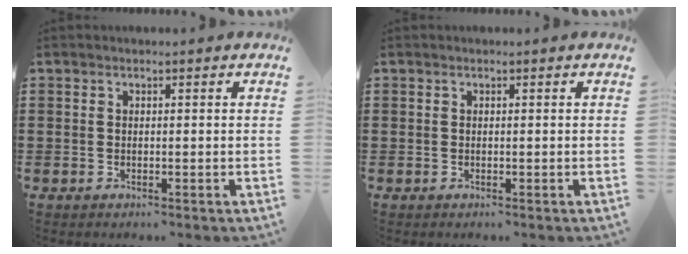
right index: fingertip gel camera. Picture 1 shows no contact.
{"total": 0.0}